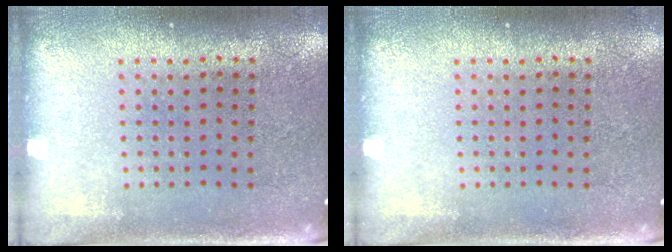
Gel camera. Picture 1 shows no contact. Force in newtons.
{"total": 0.0}